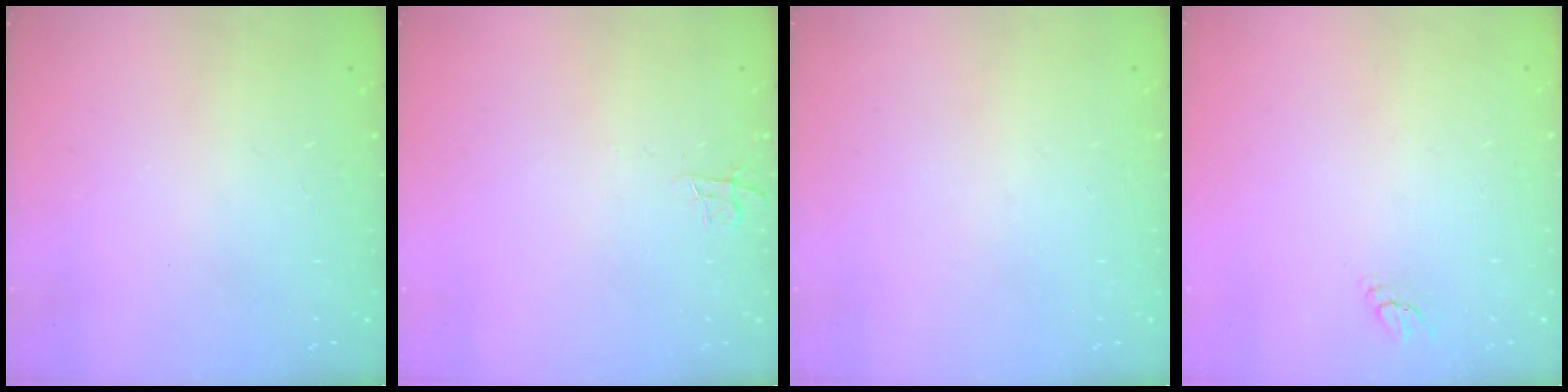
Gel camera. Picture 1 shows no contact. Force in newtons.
{"total": 4.8, "press": 4.8, "slide": 0.4}
{"total": 0.0}
{"total": 2.9, "press": 2.9, "slide": 0.2}